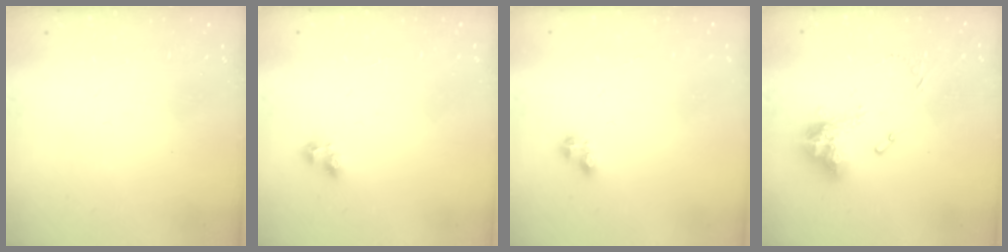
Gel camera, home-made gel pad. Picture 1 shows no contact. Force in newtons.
{"total": 5.2, "press": 4.8, "slide": 1.8}
{"total": 2.9, "press": 2.8, "slide": 0.4}
{"total": 13.3, "press": 13.3, "slide": 1.5}